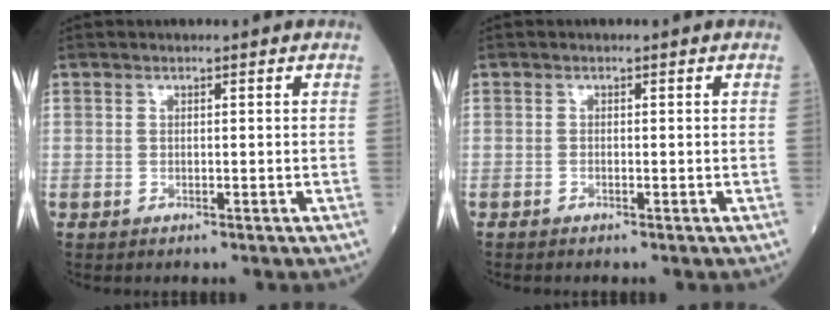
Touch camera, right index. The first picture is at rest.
{"total": 0.6, "force": [-0.6, 0.1, 0.0], "torque": [-0.004, -0.001, -0.011]}